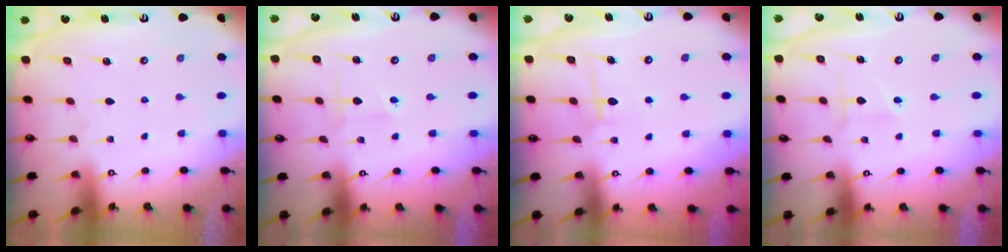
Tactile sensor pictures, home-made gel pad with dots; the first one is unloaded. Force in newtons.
{"total": 3.2, "press": 3.2, "slide": 0.3}
{"total": 6.6, "press": 6.5, "slide": 0.9}
{"total": 1.9, "press": 1.6, "slide": 0.9}